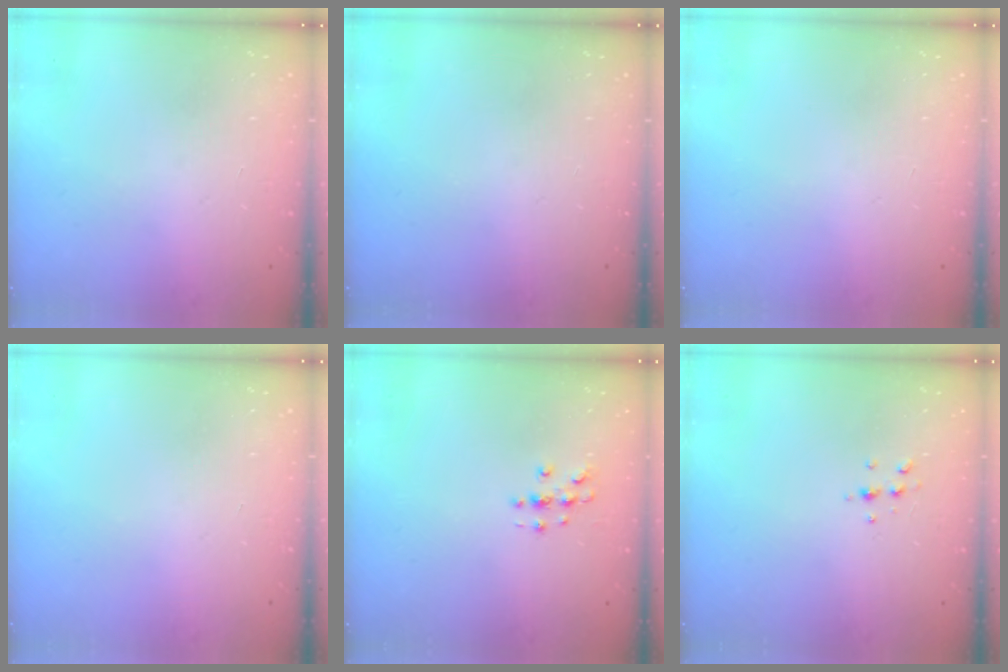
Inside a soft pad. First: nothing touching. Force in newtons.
{"total": 0.0}
{"total": 0.0}
{"total": 0.0}
{"total": 3.0, "press": 3.0, "slide": 0.3}
{"total": 4.7, "press": 4.4, "slide": 1.6}